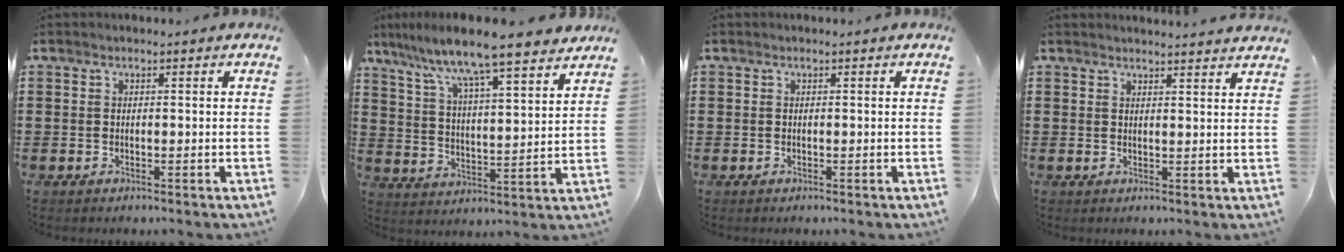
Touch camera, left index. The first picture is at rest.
{"total": 8.4, "force": [7.5, -0.1, 3.6], "torque": [-0.103, -0.051, 0.122]}
{"total": 0.0}
{"total": 2.3, "force": [2.2, -0.4, 0.2], "torque": [-0.008, -0.008, 0.042]}